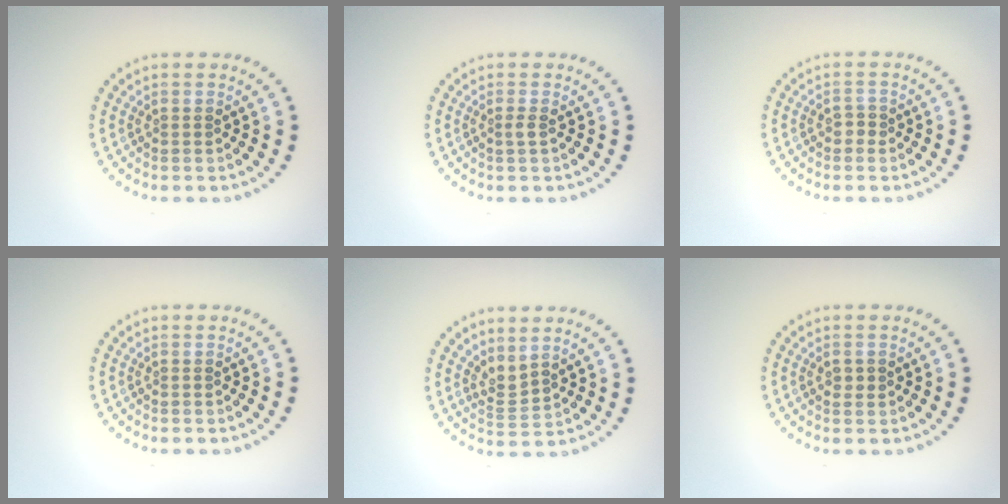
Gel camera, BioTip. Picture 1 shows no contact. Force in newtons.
{"total": 0.7, "press": 0.4, "slide": 0.6}
{"total": 1.0, "press": 1.0, "slide": 0.2}
{"total": 0.0}
{"total": 2.0, "press": 1.4, "slide": 1.5}
{"total": 1.1, "press": 1.1, "slide": 0.1}